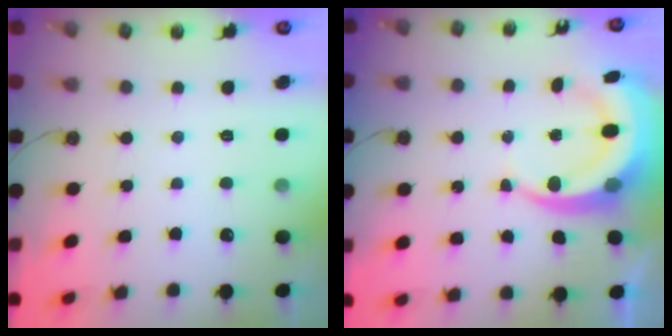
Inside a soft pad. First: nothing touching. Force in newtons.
{"total": 9.7, "press": 9.6, "slide": 1.4}